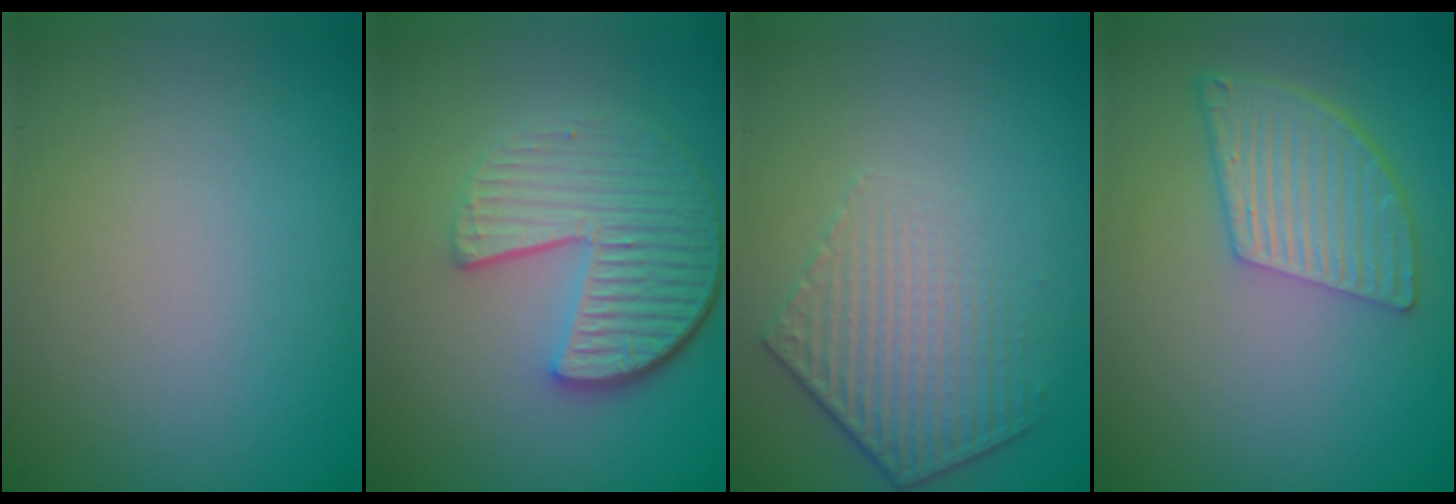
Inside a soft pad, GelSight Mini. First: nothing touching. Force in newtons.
{"total": 6.3, "press": 4.4, "slide": 4.4}
{"total": 4.4, "press": 3.2, "slide": 3.1}
{"total": 5.6, "press": 4.3, "slide": 3.6}